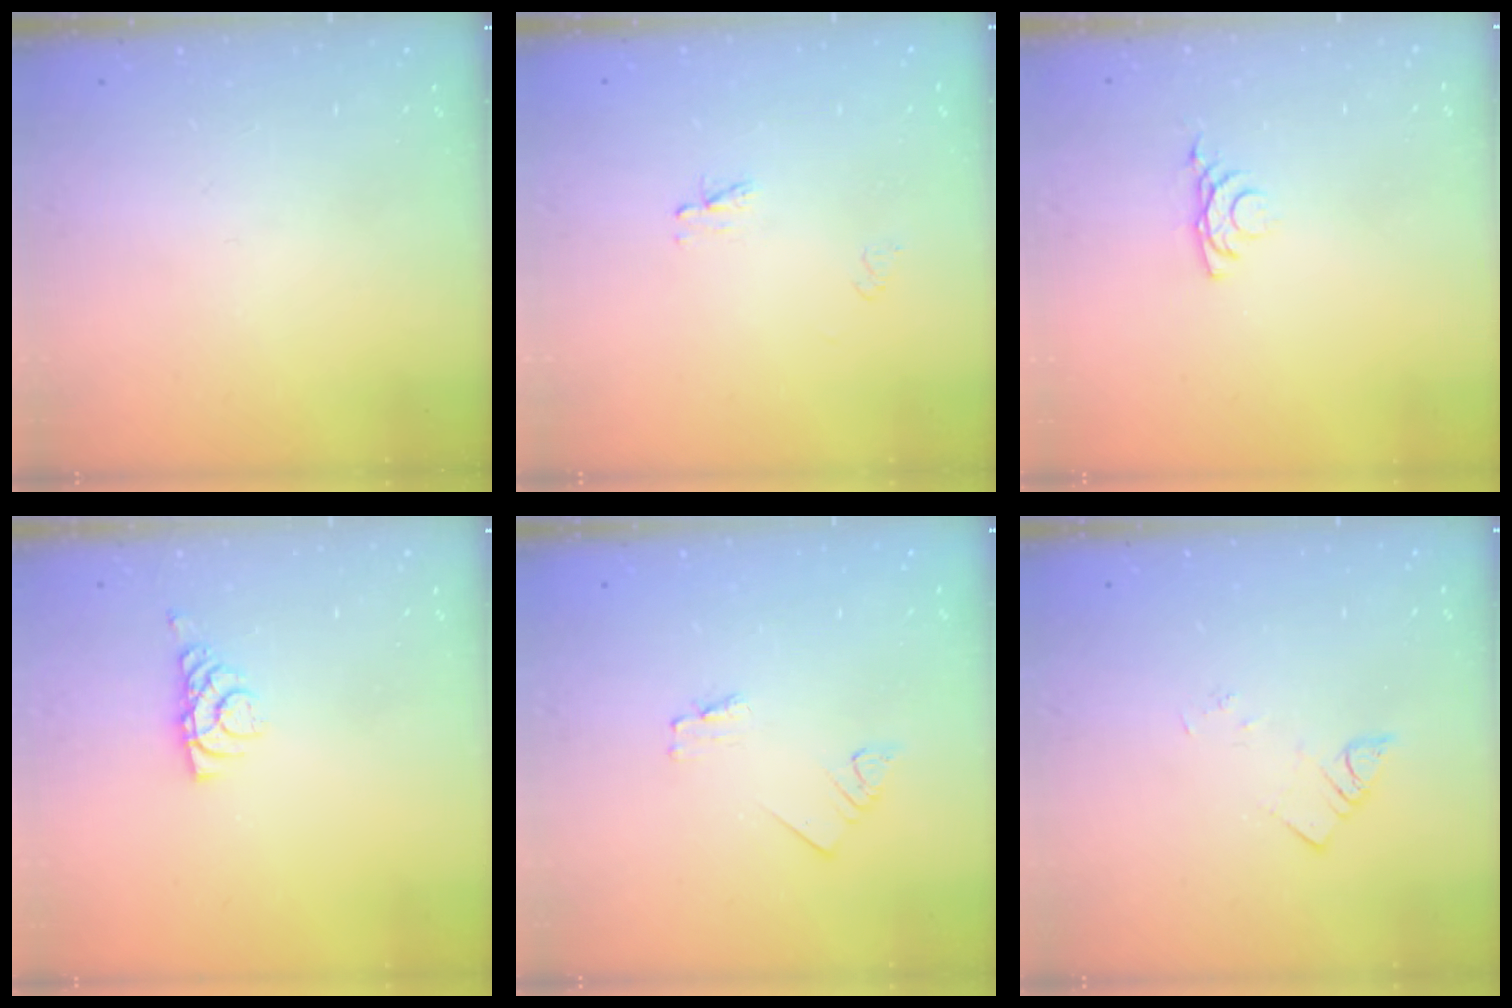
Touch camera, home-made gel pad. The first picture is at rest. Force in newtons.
{"total": 2.3, "press": 2.2, "slide": 0.2}
{"total": 4.3, "press": 4.2, "slide": 0.8}
{"total": 6.0, "press": 6.0, "slide": 0.8}
{"total": 1.6, "press": 1.6, "slide": 0.1}
{"total": 2.2, "press": 2.2, "slide": 0.2}